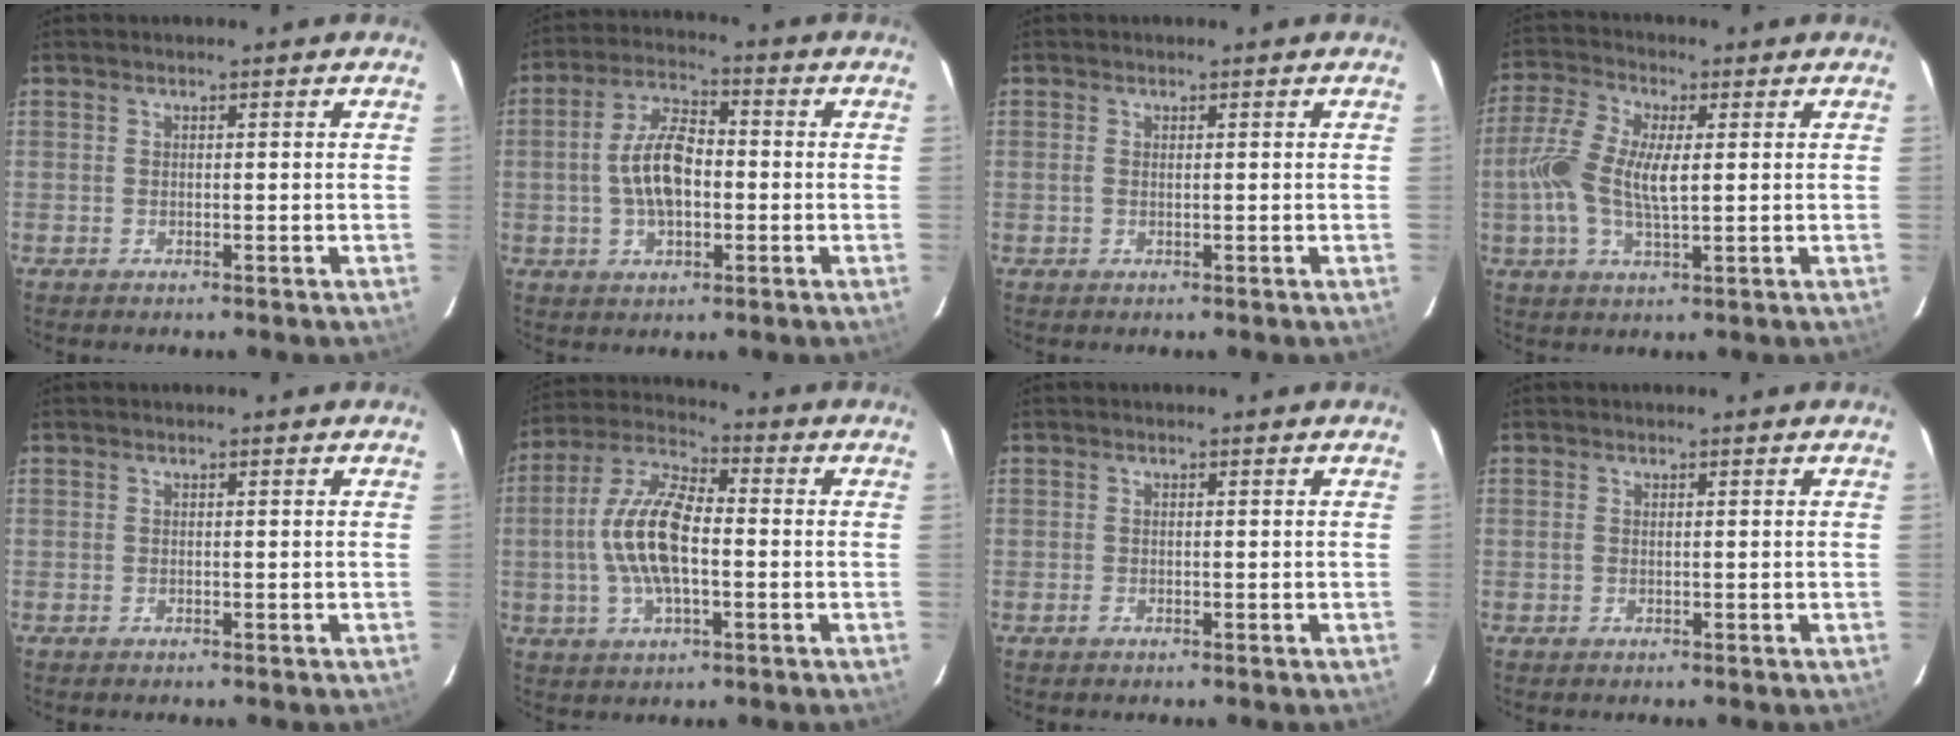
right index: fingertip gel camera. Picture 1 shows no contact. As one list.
[{"total": 9.9, "force": [-0.9, 5.2, 8.3], "torque": [-0.163, 0.014, -0.014]}, {"total": 0.7, "force": [0.1, 0.5, 0.5], "torque": [-0.013, -0.001, 0.001]}, {"total": 10.5, "force": [0.4, 4.1, 9.7], "torque": [-0.211, 0.009, 0.002]}, {"total": 0.0}, {"total": 13.4, "force": [-1.2, 5.6, 12.1], "torque": [-0.250, 0.011, -0.026]}, {"total": 0.6, "force": [-0.3, 0.4, 0.2], "torque": [-0.005, -0.001, -0.007]}, {"total": 0.6, "force": [0.1, 0.4, 0.4], "torque": [-0.009, 0.000, 0.001]}]